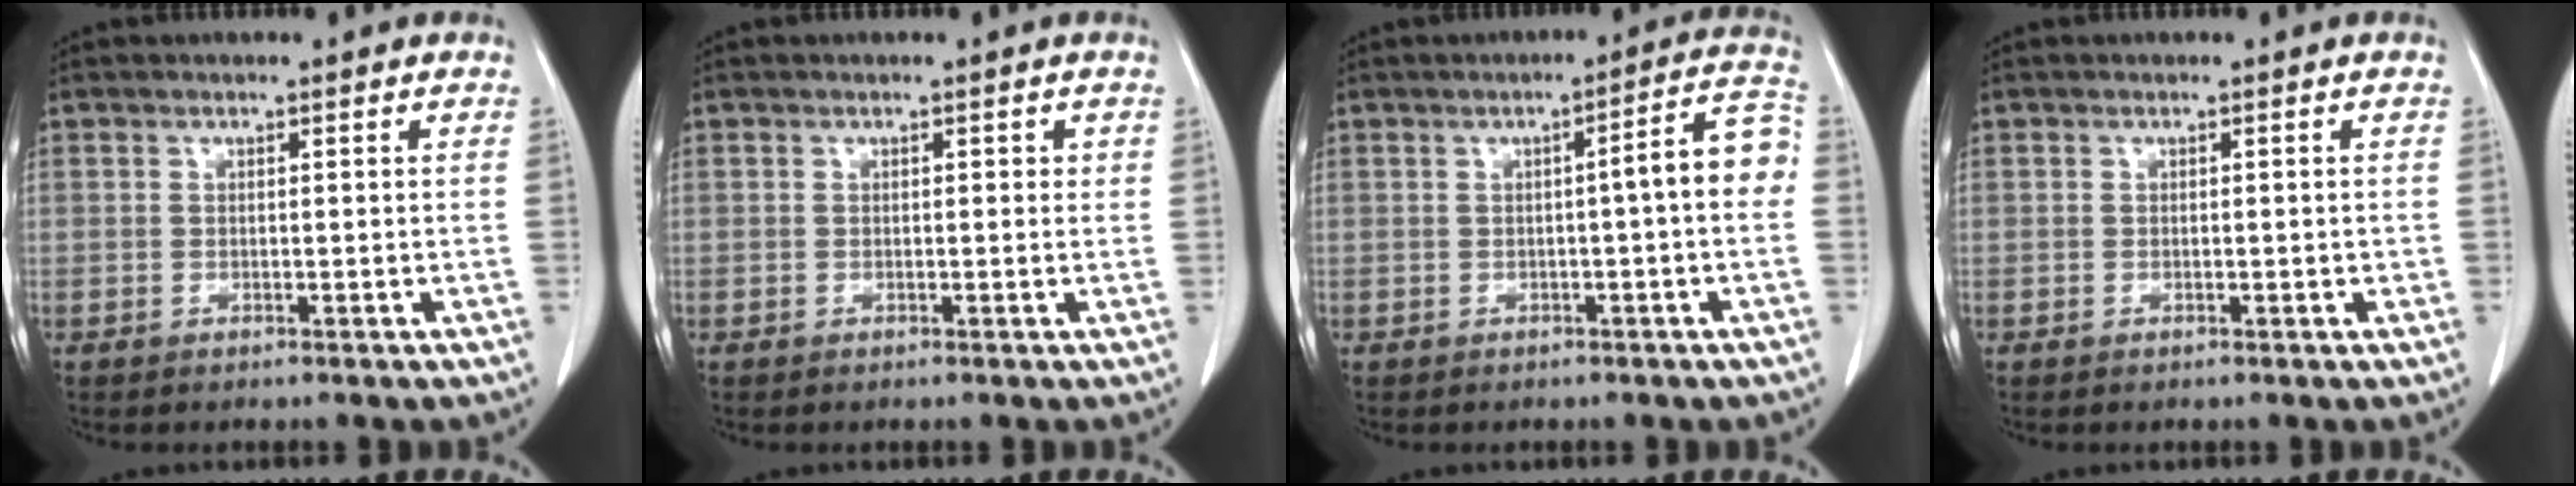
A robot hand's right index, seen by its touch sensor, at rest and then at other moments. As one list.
[{"total": 1.3, "force": [0.3, 0.8, 1.0], "torque": [-0.023, 0.010, 0.004]}, {"total": 7.1, "force": [-0.3, 0.9, 7.0], "torque": [-0.091, 0.029, -0.006]}, {"total": 1.2, "force": [-0.2, 0.6, 1.0], "torque": [-0.023, 0.002, 0.001]}]